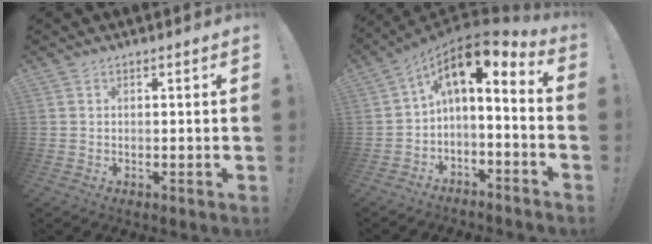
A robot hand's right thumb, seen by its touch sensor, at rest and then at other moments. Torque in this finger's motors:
{"motor_torque": [0.49, 0.29, 0.22, -0.01, 0.20]}